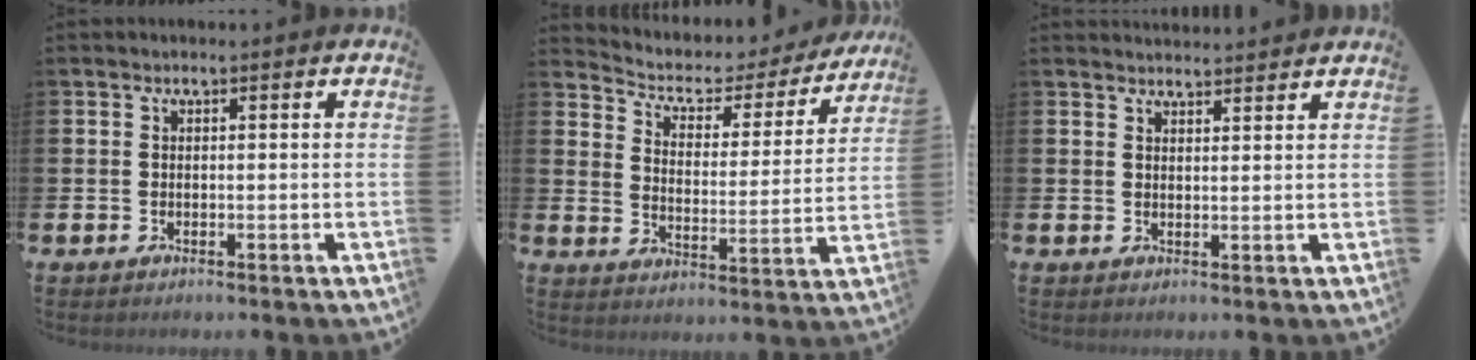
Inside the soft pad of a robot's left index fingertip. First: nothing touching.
{"total": 4.5, "force": [3.9, 2.0, 0.8], "torque": [-0.048, -0.030, 0.060]}
{"total": 2.6, "force": [2.6, 0.2, -0.1], "torque": [0.004, -0.016, 0.045]}